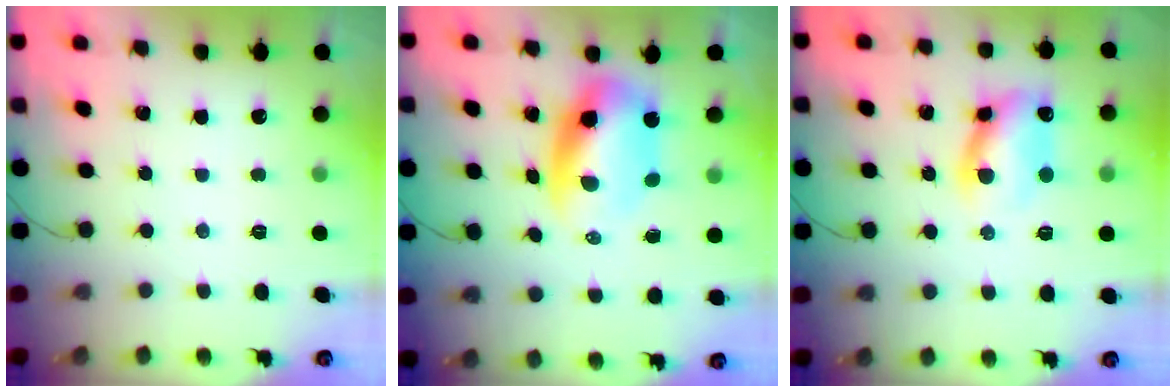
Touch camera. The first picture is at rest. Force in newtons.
{"total": 9.2, "press": 8.9, "slide": 2.3}
{"total": 9.0, "press": 8.9, "slide": 1.0}